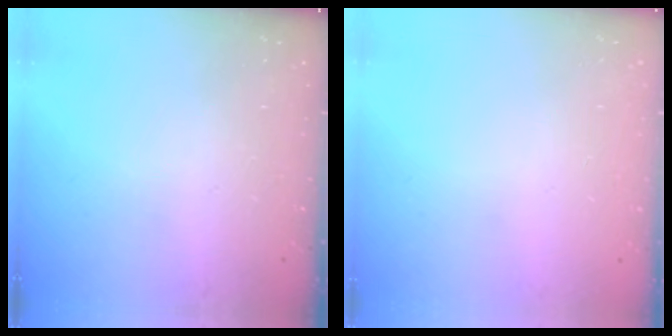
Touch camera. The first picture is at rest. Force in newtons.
{"total": 0.0}